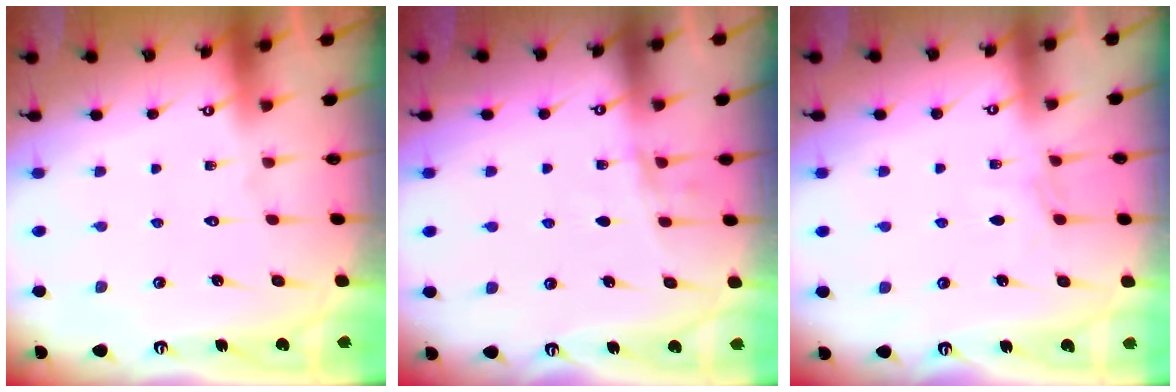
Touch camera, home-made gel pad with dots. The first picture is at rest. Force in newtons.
{"total": 4.6, "press": 4.4, "slide": 1.4}
{"total": 3.0, "press": 3.0, "slide": 0.5}